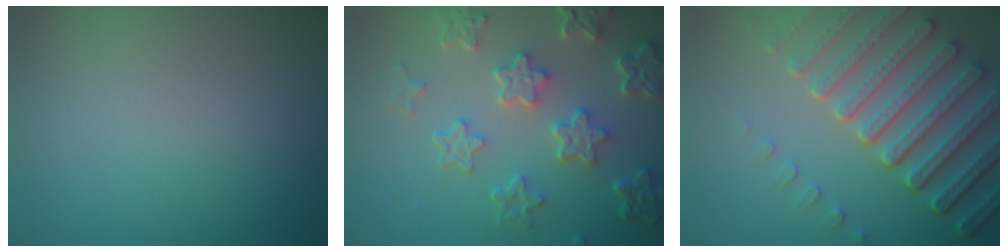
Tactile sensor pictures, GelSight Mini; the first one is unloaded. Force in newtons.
{"total": 6.1, "press": 4.7, "slide": 4.0}
{"total": 7.7, "press": 5.8, "slide": 5.0}